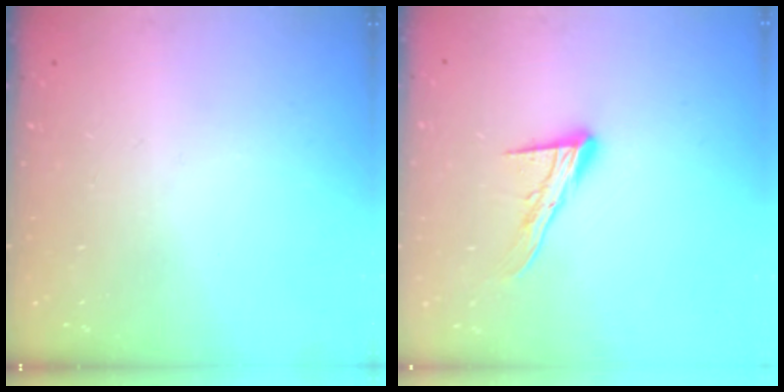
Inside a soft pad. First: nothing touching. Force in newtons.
{"total": 12.0, "press": 12.0, "slide": 1.0}